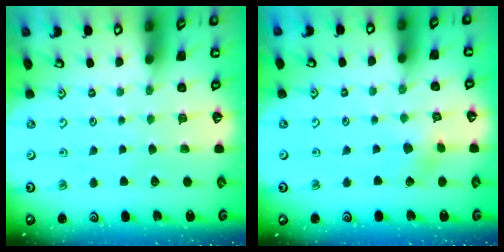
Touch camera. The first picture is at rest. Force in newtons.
{"total": 2.8, "press": 2.7, "slide": 0.8}